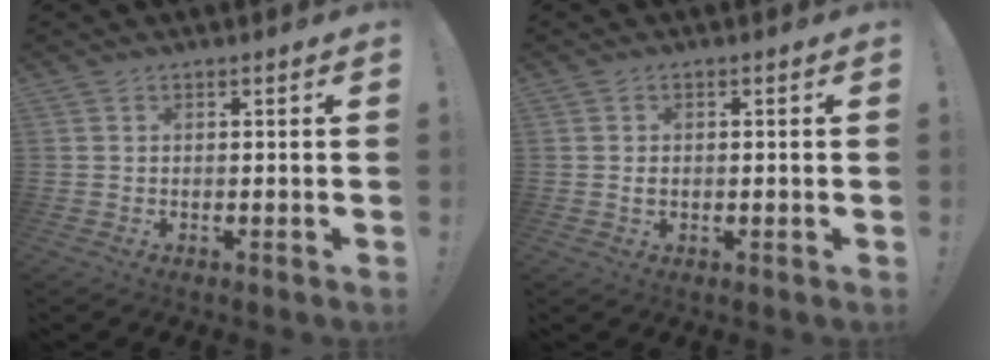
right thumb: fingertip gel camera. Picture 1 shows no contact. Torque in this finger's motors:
{"motor_torque": [0.15, 0.04, 0.00, 0.10, 0.04]}